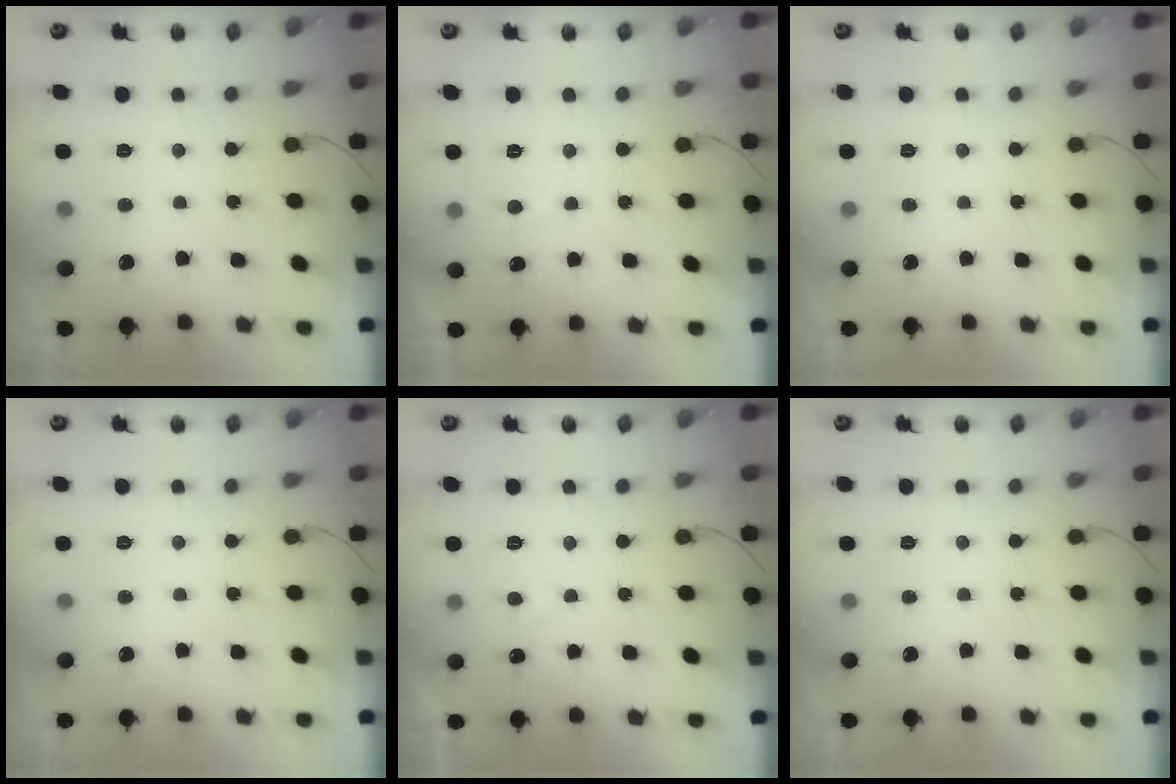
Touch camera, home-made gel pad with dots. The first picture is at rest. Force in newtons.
{"total": 2.7, "press": 2.6, "slide": 0.5}
{"total": 0.0}
{"total": 0.0}
{"total": 2.6, "press": 2.5, "slide": 0.8}
{"total": 0.0}